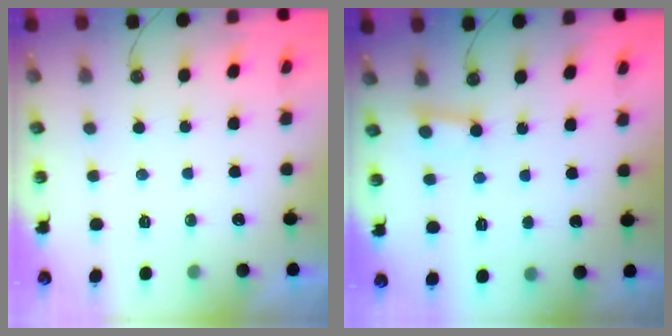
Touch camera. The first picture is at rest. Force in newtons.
{"total": 2.6, "press": 2.5, "slide": 0.8}